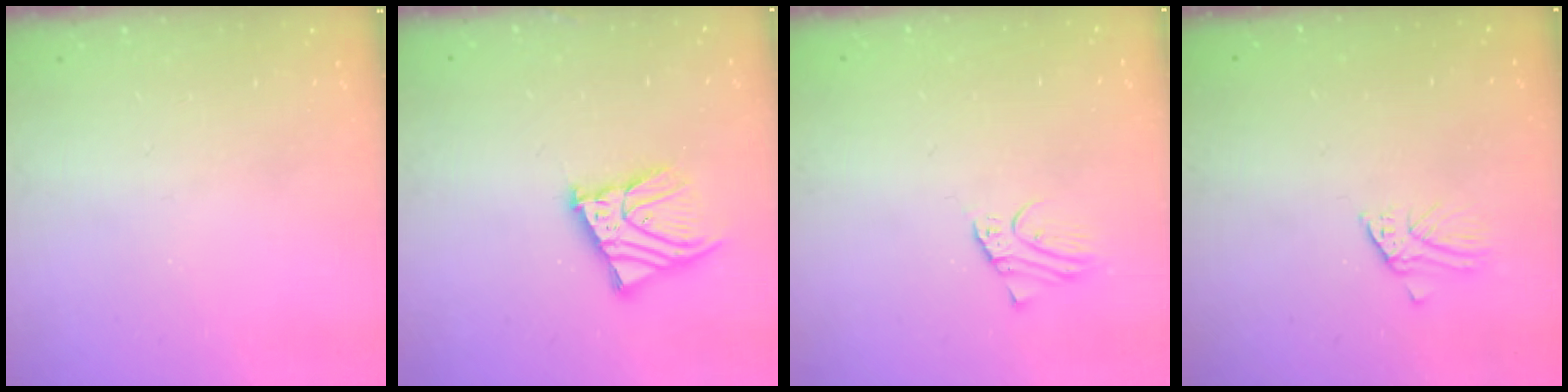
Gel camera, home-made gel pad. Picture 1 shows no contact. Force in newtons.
{"total": 9.6, "press": 9.5, "slide": 0.9}
{"total": 2.3, "press": 2.3, "slide": 0.2}
{"total": 1.6, "press": 1.6, "slide": 0.1}